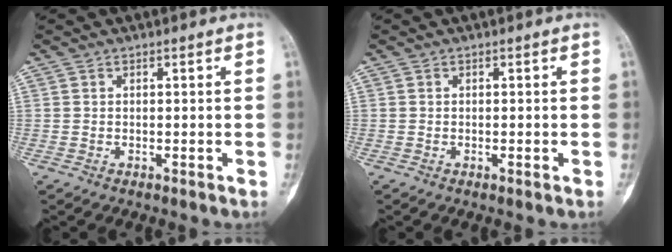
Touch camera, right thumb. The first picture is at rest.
{"total": 0.7, "force": [-0.2, 0.1, 0.6], "torque": [-0.008, -0.001, -0.003]}